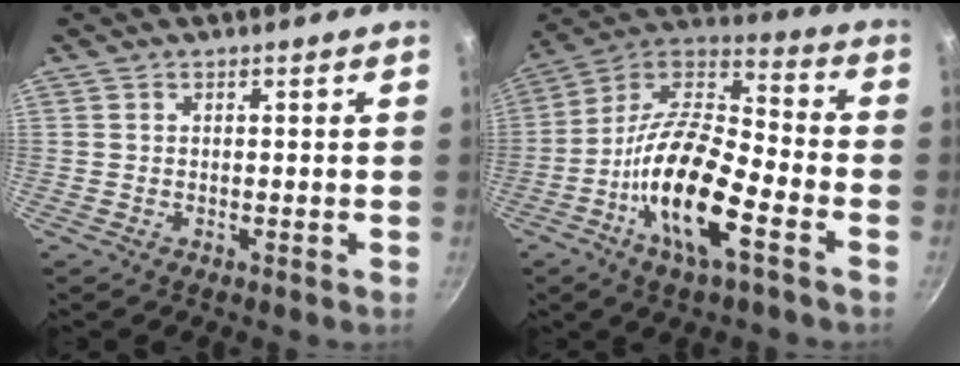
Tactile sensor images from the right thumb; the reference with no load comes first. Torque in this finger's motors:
{"motor_torque": [0.42, 1.04, 1.70, -1.07, 0.38]}